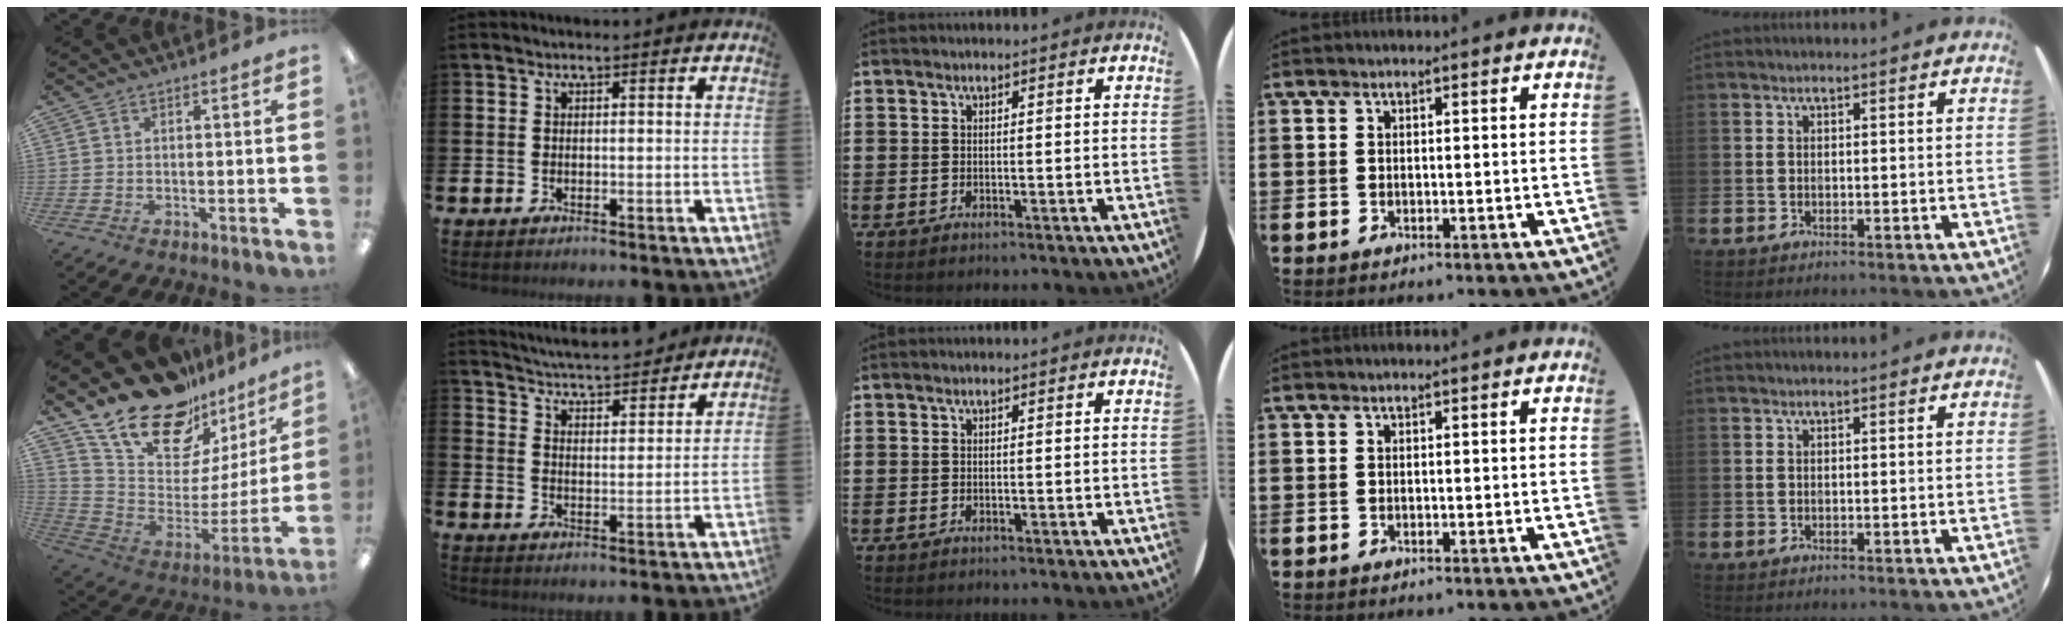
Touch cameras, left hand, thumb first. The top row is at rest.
{"thumb": {"total": 23.2, "force": [18.2, 10.8, 9.4], "torque": [-0.169, -0.125, 0.336]}, "index": {"total": 5.4, "force": [5.3, 0.4, 0.5], "torque": [-0.032, -0.037, 0.094]}}